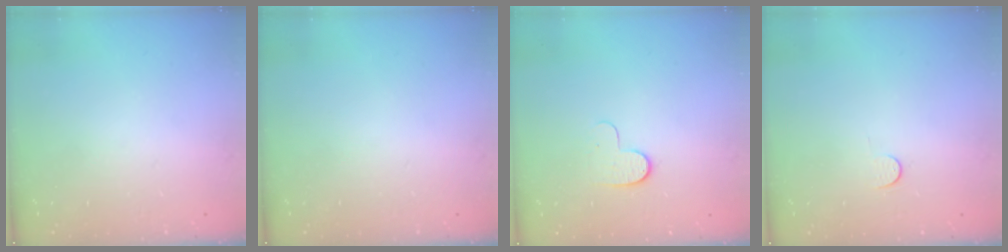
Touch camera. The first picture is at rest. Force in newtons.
{"total": 0.0}
{"total": 5.4, "press": 5.3, "slide": 1.2}
{"total": 2.8, "press": 2.8, "slide": 0.4}